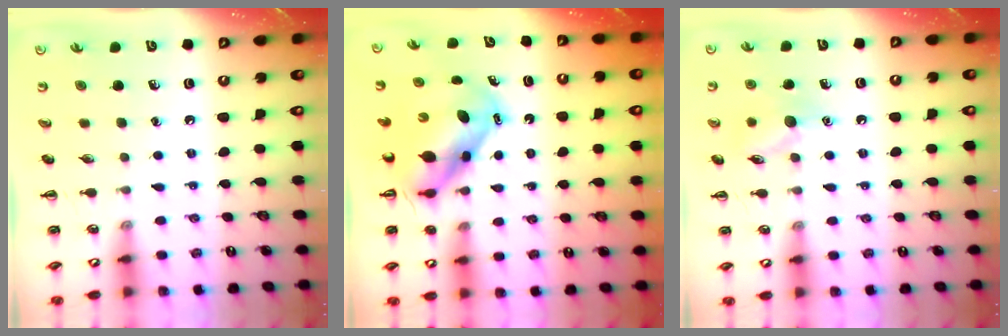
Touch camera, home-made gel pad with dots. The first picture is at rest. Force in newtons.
{"total": 6.4, "press": 6.2, "slide": 1.6}
{"total": 9.1, "press": 9.0, "slide": 1.3}